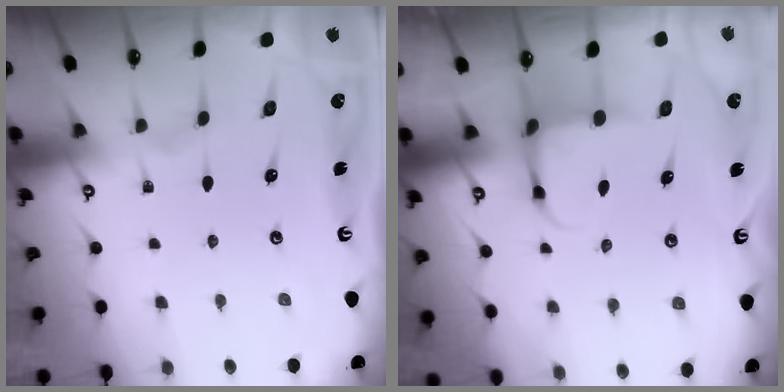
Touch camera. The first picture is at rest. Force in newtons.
{"total": 4.2, "press": 4.1, "slide": 1.0}